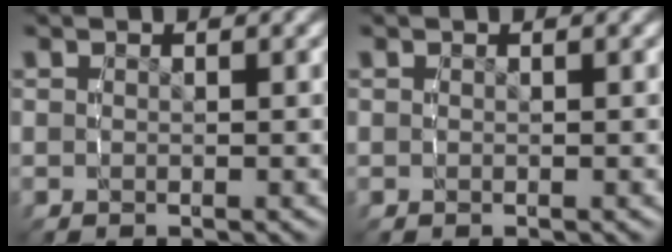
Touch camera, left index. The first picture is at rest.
{"total": 0.0}